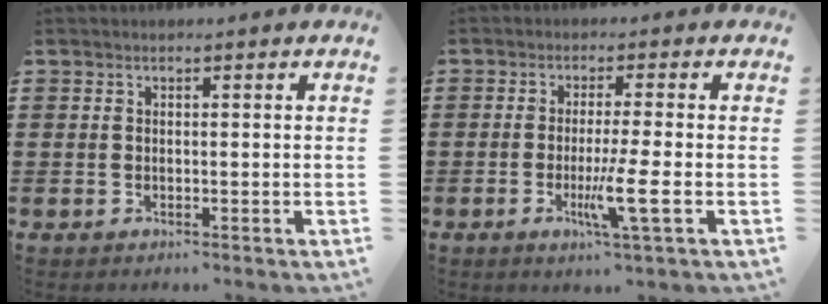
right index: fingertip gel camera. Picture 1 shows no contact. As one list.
[{"total": 6.3, "force": [-1.8, -0.3, 6.1], "torque": [-0.107, -0.019, -0.032]}]